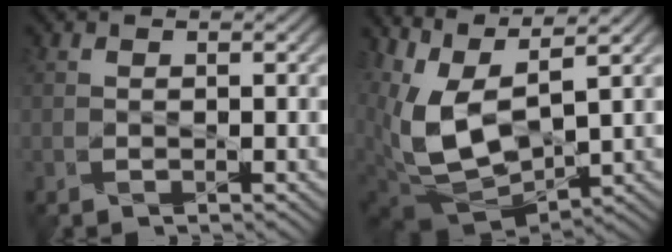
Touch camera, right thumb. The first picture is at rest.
{"total": 12.5, "force": [3.0, 5.1, 11.0], "torque": [-0.264, -0.002, 0.075]}